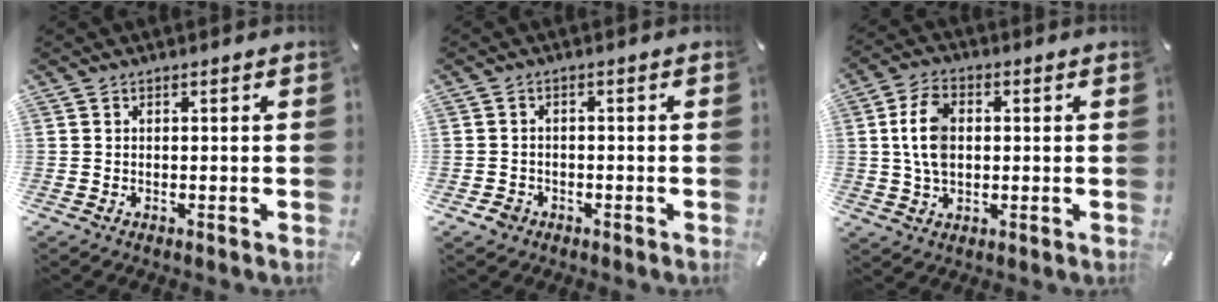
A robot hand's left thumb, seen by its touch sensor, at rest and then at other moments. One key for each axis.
{"total": 2.4, "fx": -1.5, "fy": 1.9, "fz": 0.6, "tx": -0.008, "ty": 0.008, "tz": -0.029}
{"total": 8.1, "fx": 0.9, "fy": 5.6, "fz": 5.9, "tx": -0.128, "ty": 0.005, "tz": 0.012}